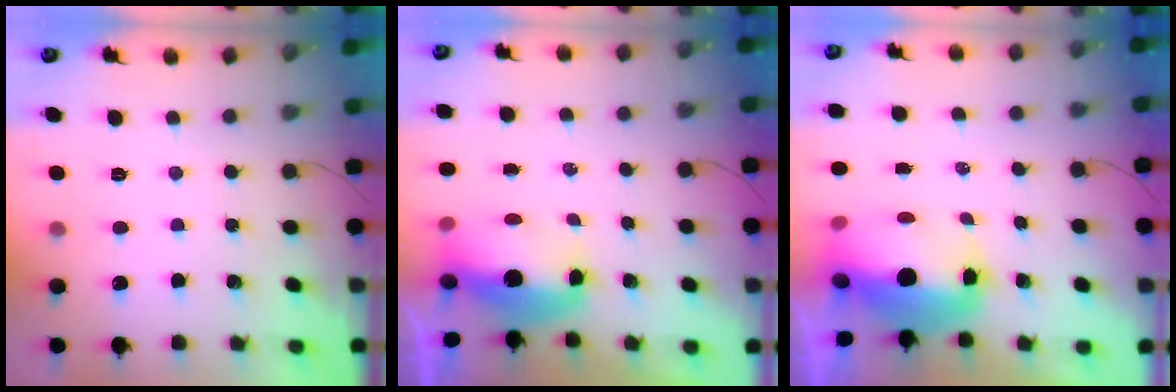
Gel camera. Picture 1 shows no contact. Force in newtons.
{"total": 8.6, "press": 8.5, "slide": 1.0}
{"total": 11.9, "press": 11.7, "slide": 2.3}